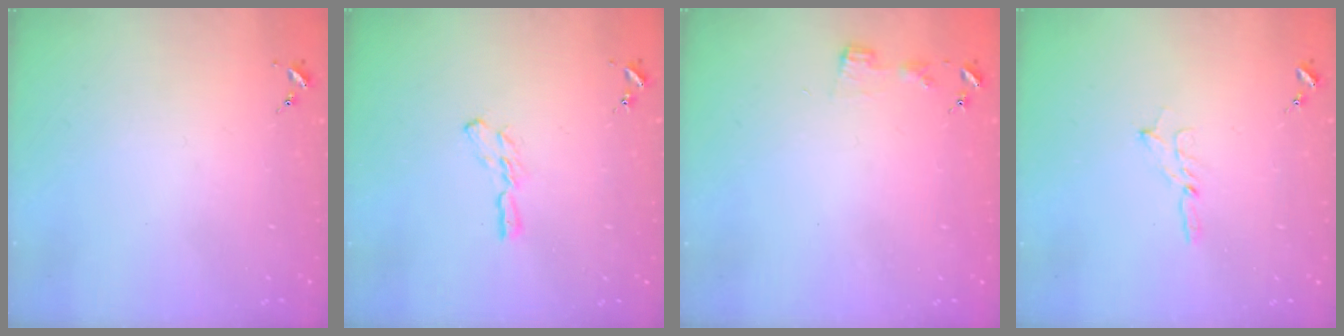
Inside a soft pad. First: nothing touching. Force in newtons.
{"total": 5.8, "press": 5.8, "slide": 0.5}
{"total": 2.9, "press": 2.9, "slide": 0.3}
{"total": 2.5, "press": 2.5, "slide": 0.2}